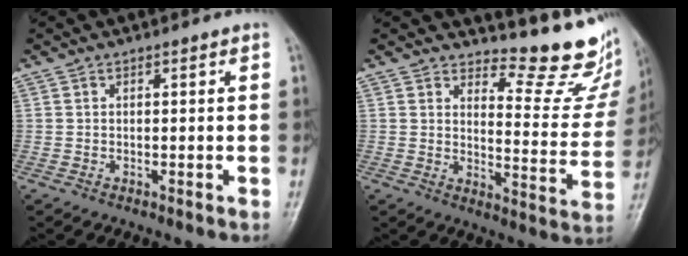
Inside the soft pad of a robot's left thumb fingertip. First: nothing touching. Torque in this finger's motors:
{"motor_torque": [0.24, -0.02, -0.23, -0.51, 0.04]}